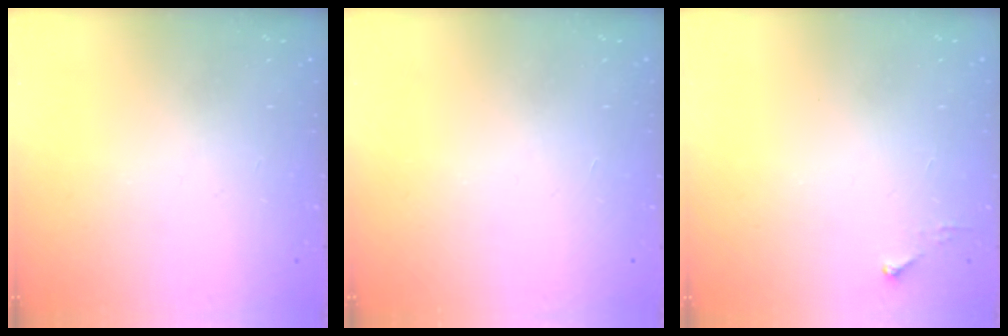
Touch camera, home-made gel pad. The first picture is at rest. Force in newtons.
{"total": 1.5, "press": 1.5, "slide": 0.1}
{"total": 3.1, "press": 3.1, "slide": 0.4}